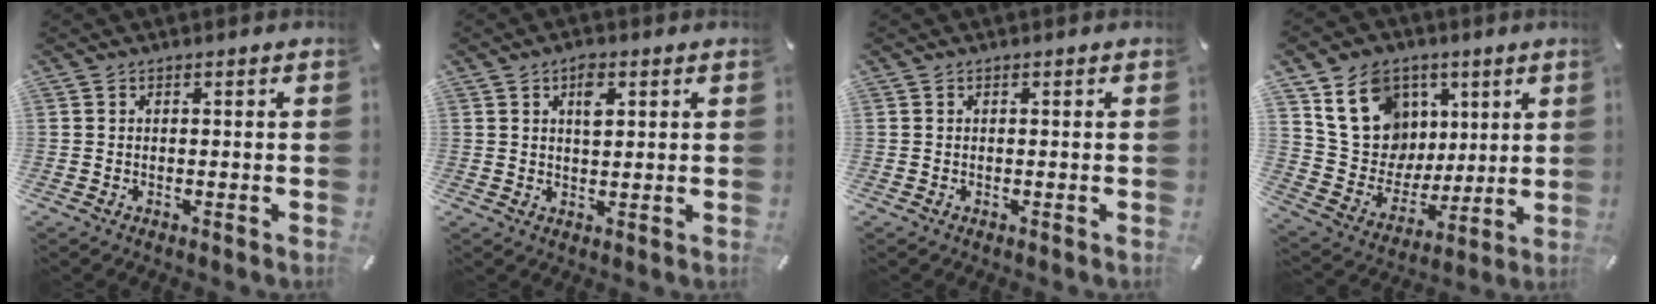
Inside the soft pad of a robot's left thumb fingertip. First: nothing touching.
{"total": 4.2, "force": [1.8, 2.2, 3.1], "torque": [-0.044, -0.004, 0.025]}
{"total": 0.0}
{"total": 17.7, "force": [7.5, 14.7, 6.6], "torque": [-0.106, -0.033, 0.151]}